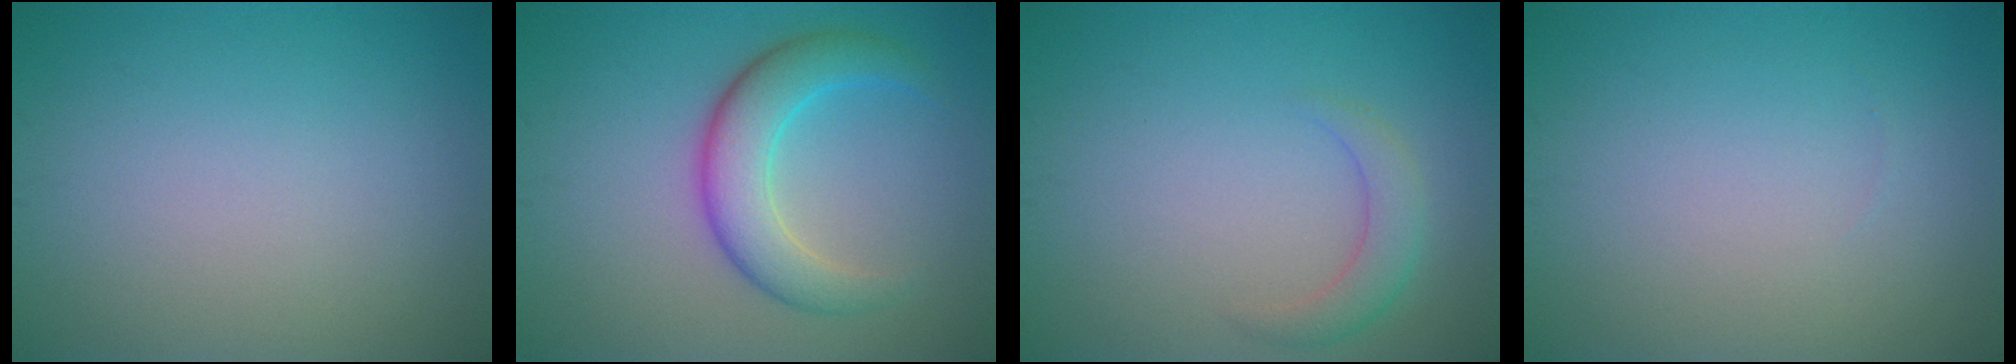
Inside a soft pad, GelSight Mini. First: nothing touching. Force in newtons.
{"total": 5.1, "press": 5.1, "slide": 0.1}
{"total": 2.2, "press": 2.2, "slide": 0.1}
{"total": 0.0}